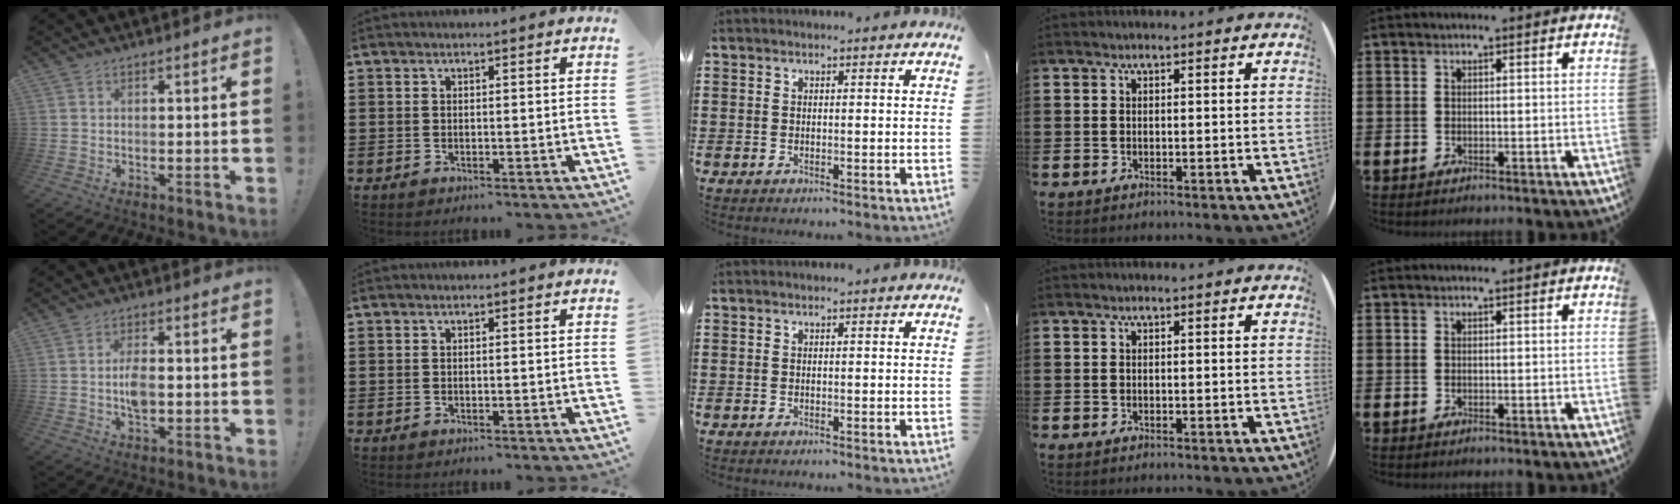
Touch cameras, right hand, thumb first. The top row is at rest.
{"thumb": {"total": 5.2, "force": [-0.7, 2.5, 4.5], "torque": [-0.070, 0.001, -0.014]}}